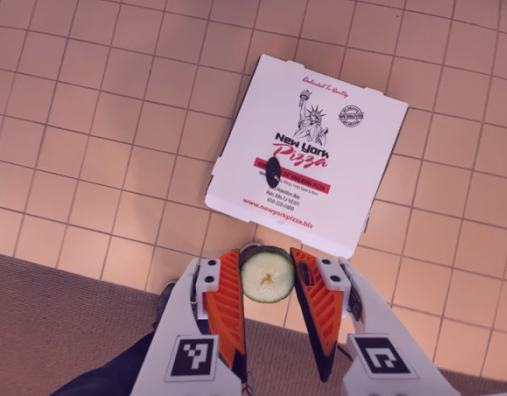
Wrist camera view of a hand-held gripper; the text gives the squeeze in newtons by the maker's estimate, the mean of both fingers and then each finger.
{"total": 7.7, "left": 7.9, "right": 7.6}